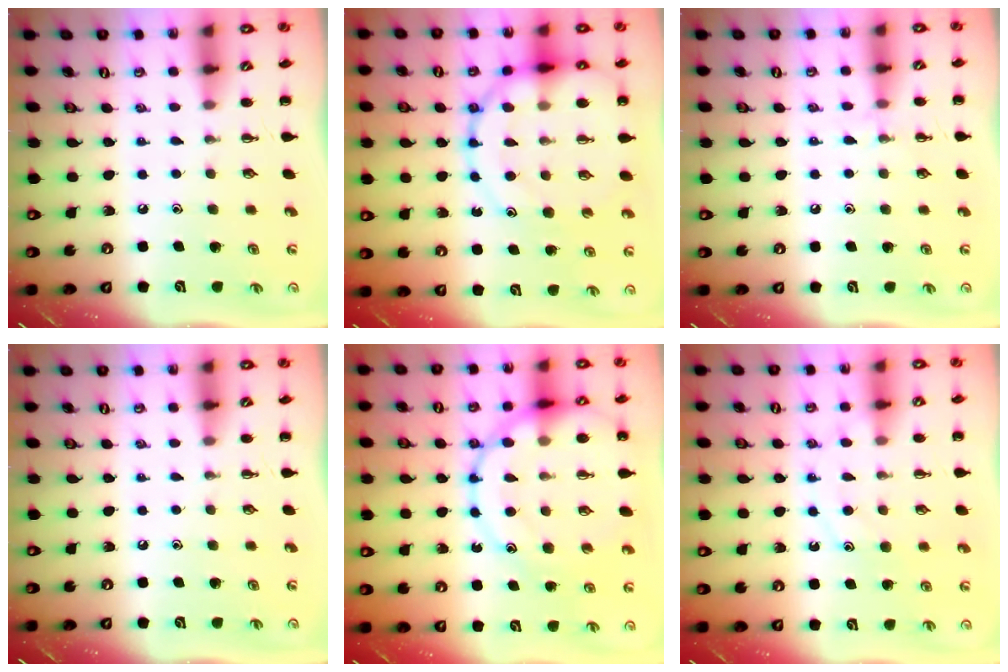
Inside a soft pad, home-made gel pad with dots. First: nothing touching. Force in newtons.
{"total": 20.6, "press": 20.4, "slide": 2.8}
{"total": 6.1, "press": 5.8, "slide": 1.9}
{"total": 0.0}
{"total": 22.8, "press": 22.7, "slide": 2.9}
{"total": 11.1, "press": 11.1, "slide": 0.8}